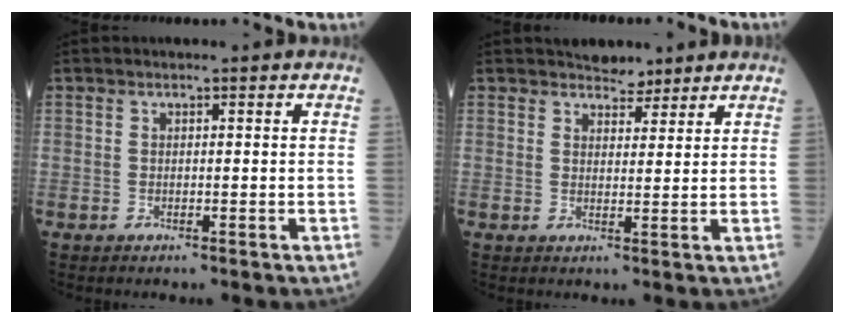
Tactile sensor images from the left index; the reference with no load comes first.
{"total": 3.4, "force": [3.0, 1.4, 0.6], "torque": [-0.007, 0.004, 0.044]}